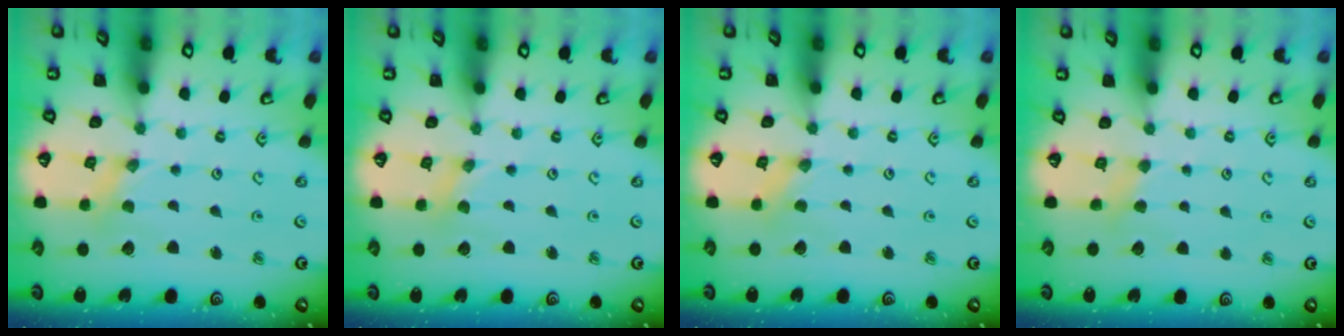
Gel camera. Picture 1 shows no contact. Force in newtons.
{"total": 0.0}
{"total": 0.0}
{"total": 3.5, "press": 3.5, "slide": 0.5}